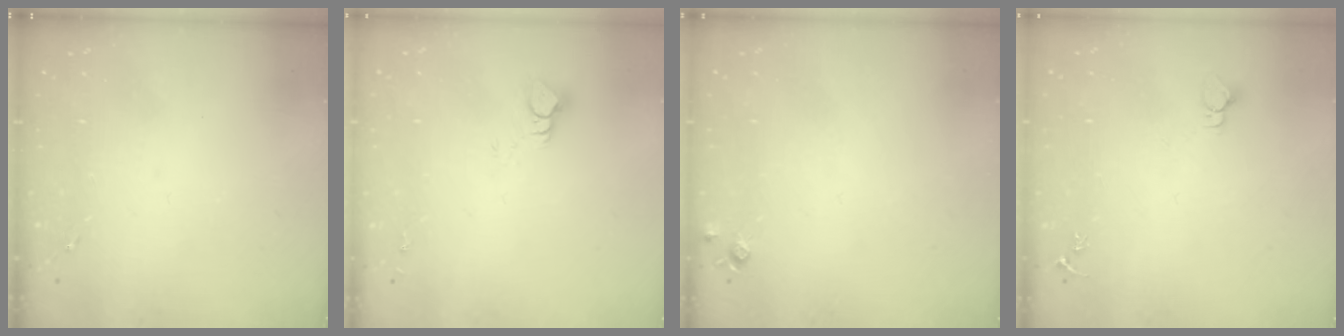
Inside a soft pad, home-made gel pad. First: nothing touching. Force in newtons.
{"total": 4.5, "press": 4.5, "slide": 0.2}
{"total": 5.1, "press": 5.1, "slide": 0.7}
{"total": 2.7, "press": 2.7, "slide": 0.1}